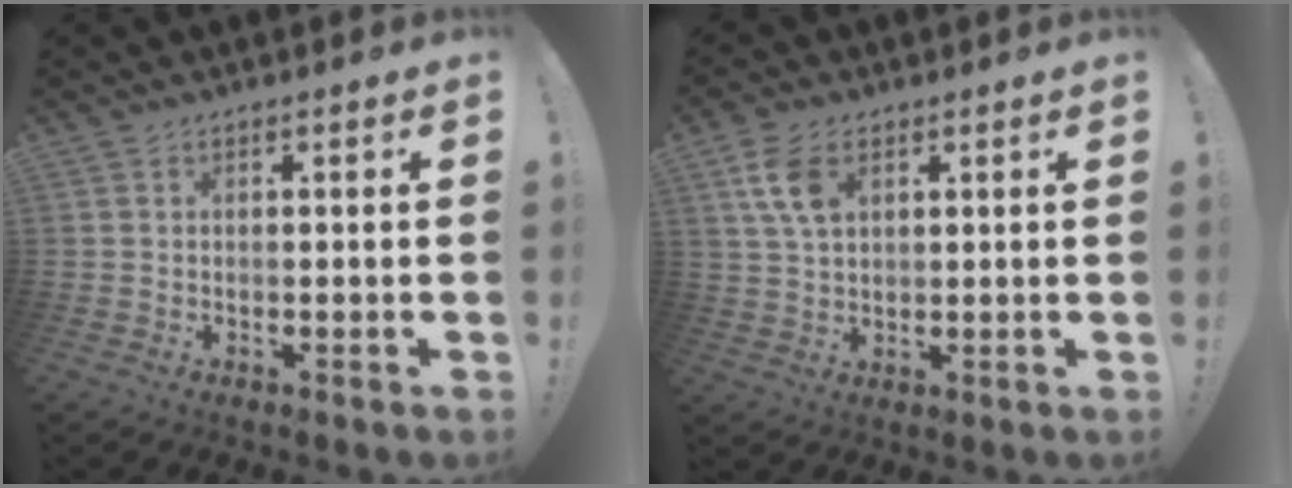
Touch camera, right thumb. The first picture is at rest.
{"total": 8.3, "force": [3.5, 5.1, 5.6], "torque": [-0.108, -0.008, 0.065]}